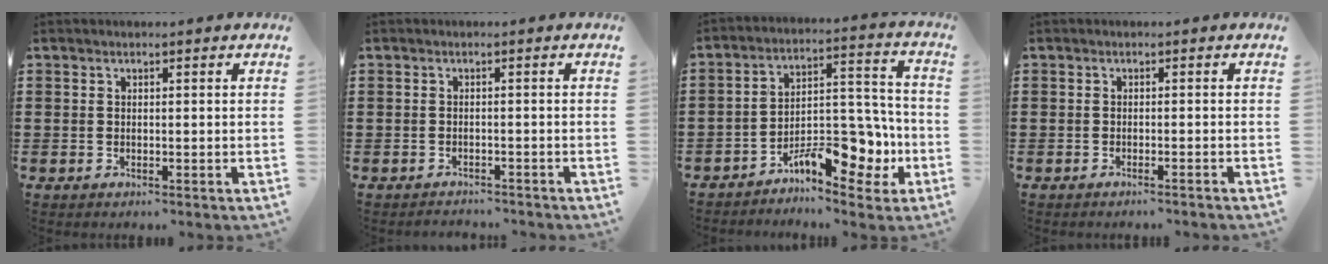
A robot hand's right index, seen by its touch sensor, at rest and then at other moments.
{"total": 2.0, "force": [-2.0, 0.2, -0.1], "torque": [-0.005, 0.001, -0.046]}
{"total": 11.4, "force": [-6.7, 5.4, 7.5], "torque": [-0.090, 0.030, -0.114]}
{"total": 1.0, "force": [-0.9, -0.3, 0.4], "torque": [-0.007, 0.000, -0.018]}